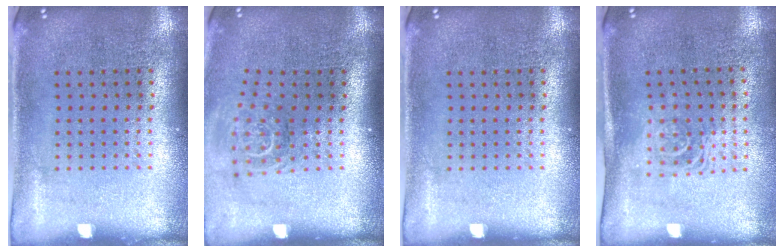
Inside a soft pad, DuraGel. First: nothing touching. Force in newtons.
{"total": 1.7, "press": 1.2, "slide": 1.2}
{"total": 0.0}
{"total": 1.6, "press": 1.3, "slide": 1.0}